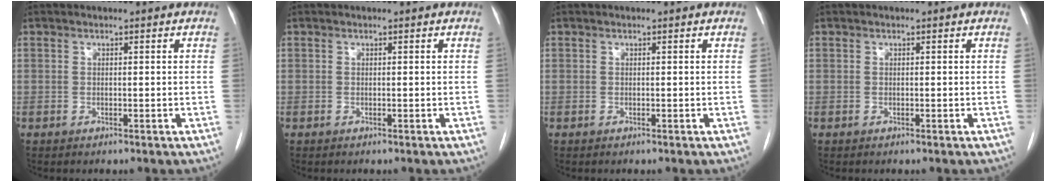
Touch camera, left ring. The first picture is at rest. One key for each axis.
{"total": 0.0}
{"total": 0.0}
{"total": 0.0}